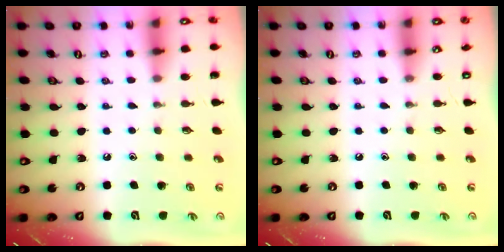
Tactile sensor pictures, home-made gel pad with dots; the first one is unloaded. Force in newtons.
{"total": 0.0}